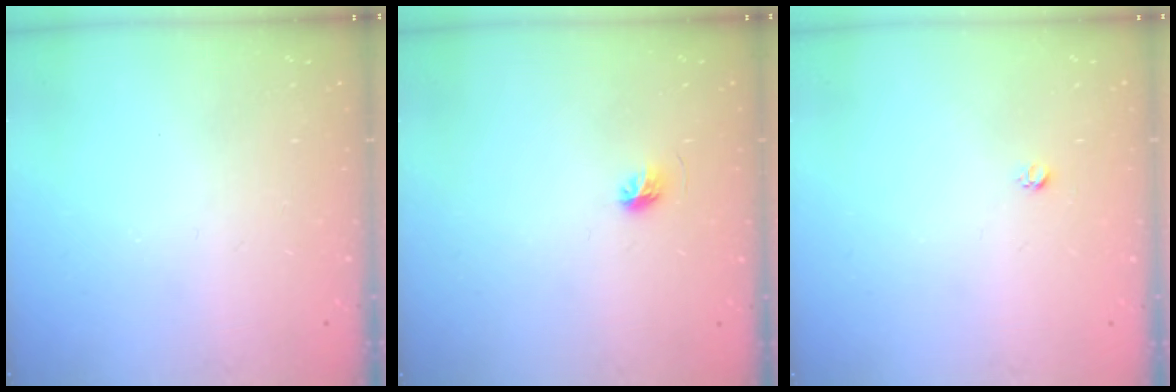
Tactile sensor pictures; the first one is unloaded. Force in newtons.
{"total": 4.2, "press": 3.9, "slide": 1.4}
{"total": 3.1, "press": 3.1, "slide": 0.3}